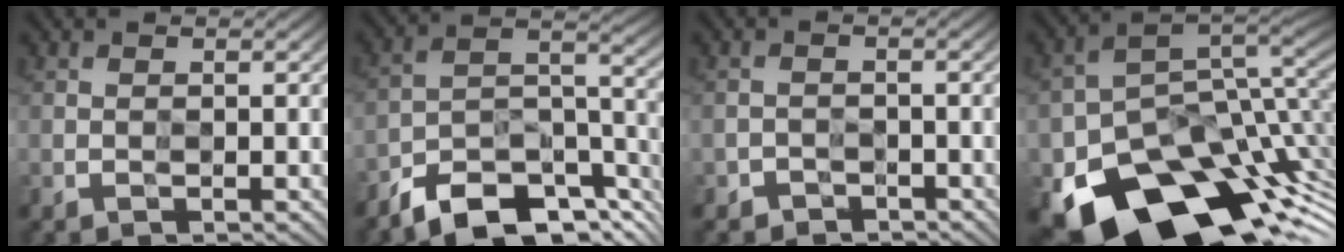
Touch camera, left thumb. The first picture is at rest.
{"total": 10.6, "force": [-9.0, 3.5, 4.5], "torque": [-0.064, 0.001, -0.164]}
{"total": 1.8, "force": [-0.9, 0.6, -1.4], "torque": [0.030, -0.003, -0.018]}
{"total": 16.8, "force": [-6.6, 11.5, 10.4], "torque": [-0.175, -0.047, -0.088]}